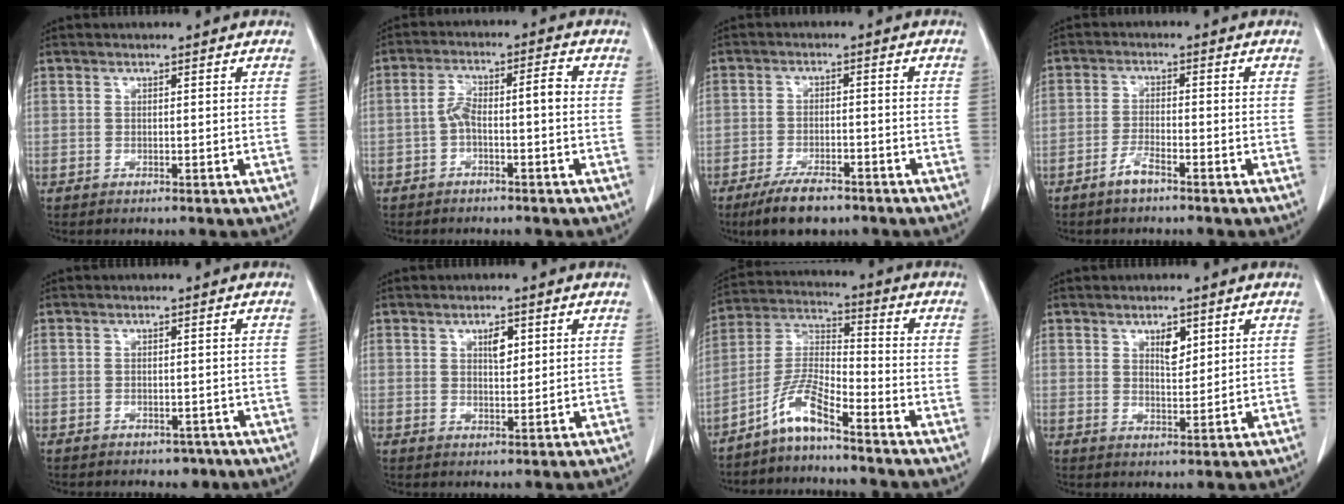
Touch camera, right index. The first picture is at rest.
{"total": 5.2, "force": [-1.2, 1.3, 4.8], "torque": [-0.094, 0.032, -0.018]}
{"total": 6.8, "force": [-5.1, 2.3, 3.8], "torque": [-0.070, -0.005, -0.086]}
{"total": 3.0, "force": [-2.3, 0.5, 1.8], "torque": [-0.039, 0.001, -0.045]}
{"total": 2.8, "force": [-2.1, 1.8, 0.5], "torque": [-0.005, 0.007, -0.024]}
{"total": 2.7, "force": [1.0, 1.2, 2.1], "torque": [-0.034, -0.002, 0.018]}
{"total": 7.3, "force": [-5.6, 0.7, 4.7], "torque": [-0.109, 0.004, -0.115]}
{"total": 3.1, "force": [1.6, 1.4, 2.3], "torque": [-0.037, -0.003, 0.028]}